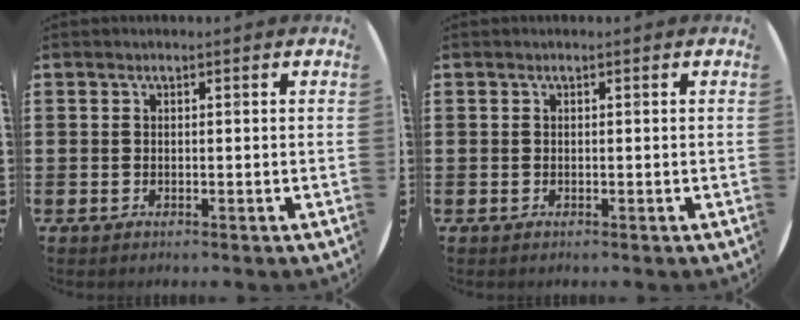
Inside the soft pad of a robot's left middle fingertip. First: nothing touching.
{"total": 0.0}